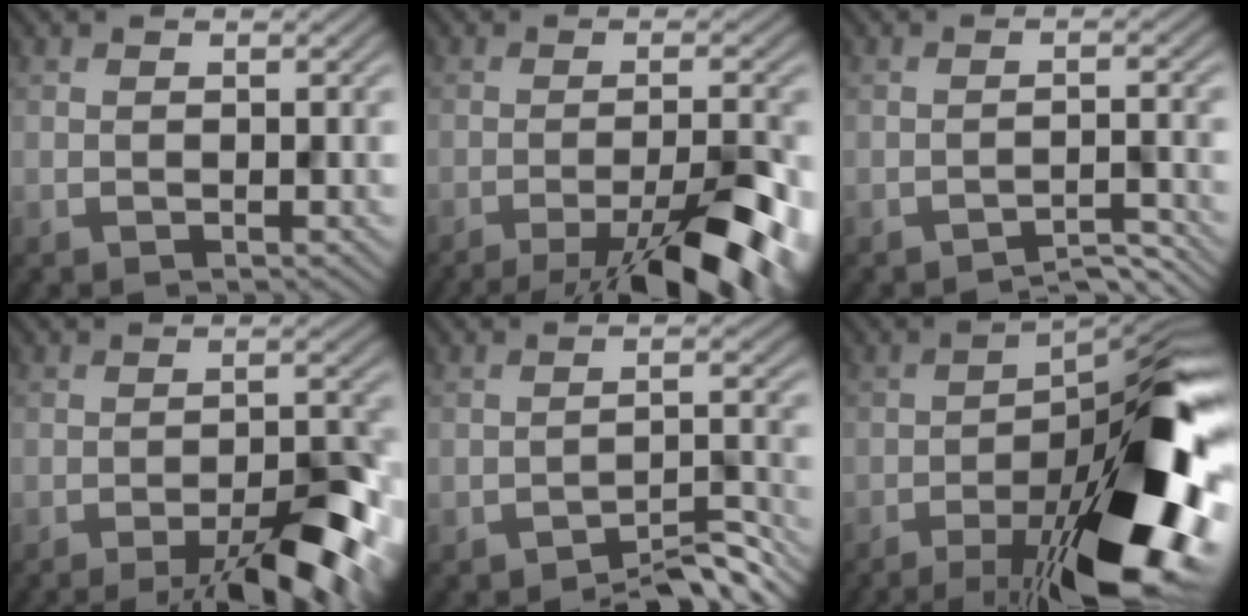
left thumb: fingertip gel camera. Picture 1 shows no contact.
{"total": 11.1, "force": [-6.8, 1.5, 8.7], "torque": [-0.129, 0.008, -0.098]}
{"total": 2.6, "force": [-2.5, -0.1, 0.6], "torque": [-0.007, 0.010, -0.041]}
{"total": 8.2, "force": [-5.4, 1.3, 5.9], "torque": [-0.087, 0.010, -0.077]}
{"total": 4.6, "force": [-4.0, 0.6, 2.1], "torque": [-0.031, 0.011, -0.060]}
{"total": 17.9, "force": [-8.5, 5.3, 14.9], "torque": [-0.195, 0.017, -0.136]}